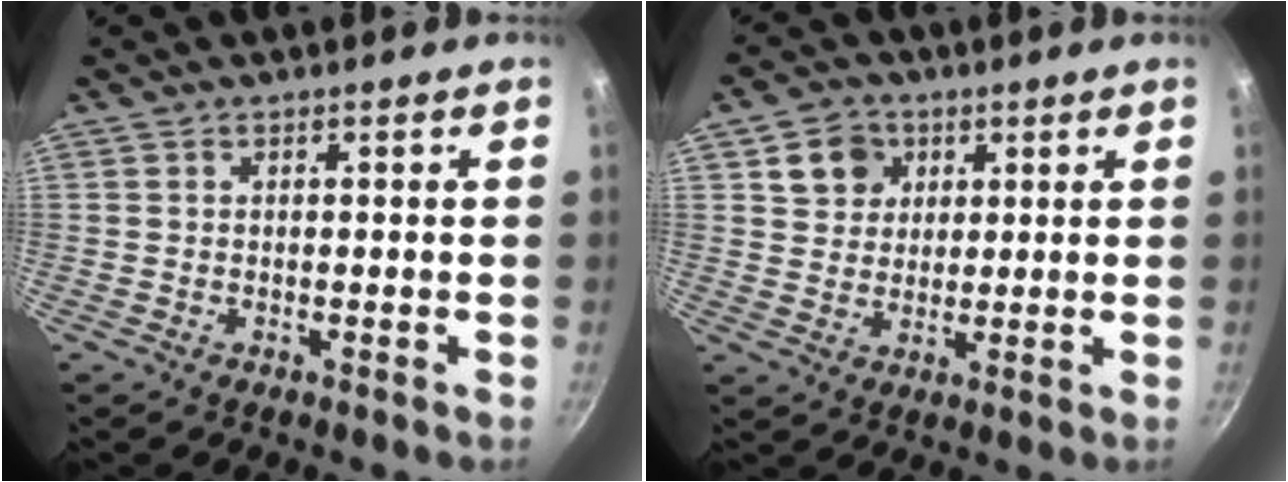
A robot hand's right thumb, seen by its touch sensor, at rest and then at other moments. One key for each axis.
{"total": 6.7, "fx": 2.7, "fy": 5.8, "fz": 2.1, "tx": -0.001, "ty": 0.003, "tz": 0.044}